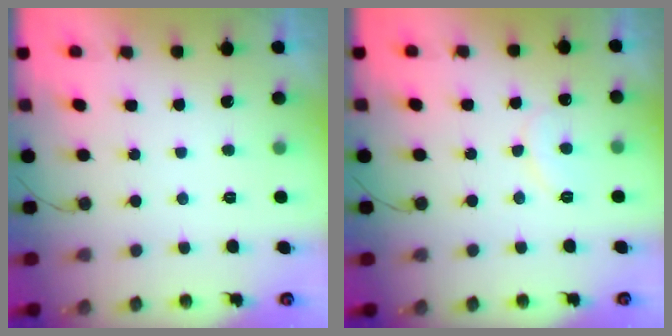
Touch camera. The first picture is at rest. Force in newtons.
{"total": 8.0, "press": 7.9, "slide": 0.6}